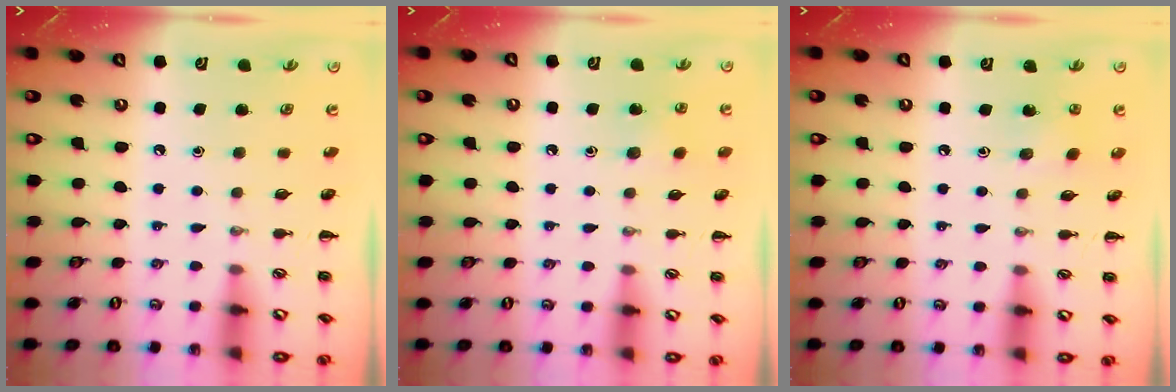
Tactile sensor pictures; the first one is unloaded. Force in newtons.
{"total": 6.1, "press": 5.9, "slide": 1.7}
{"total": 2.8, "press": 2.7, "slide": 0.8}